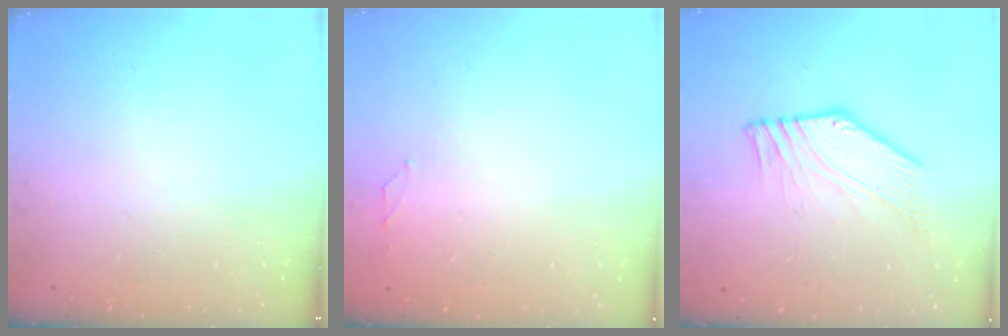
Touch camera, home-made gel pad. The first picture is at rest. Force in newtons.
{"total": 0.0}
{"total": 3.0, "press": 2.8, "slide": 1.0}